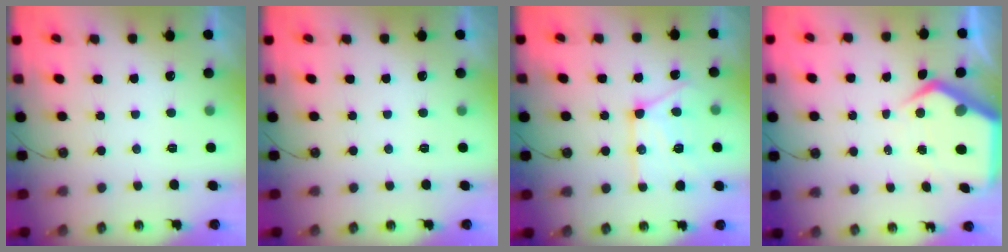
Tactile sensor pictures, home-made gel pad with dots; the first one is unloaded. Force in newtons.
{"total": 0.0}
{"total": 14.4, "press": 14.4, "slide": 0.7}
{"total": 7.4, "press": 7.3, "slide": 0.8}